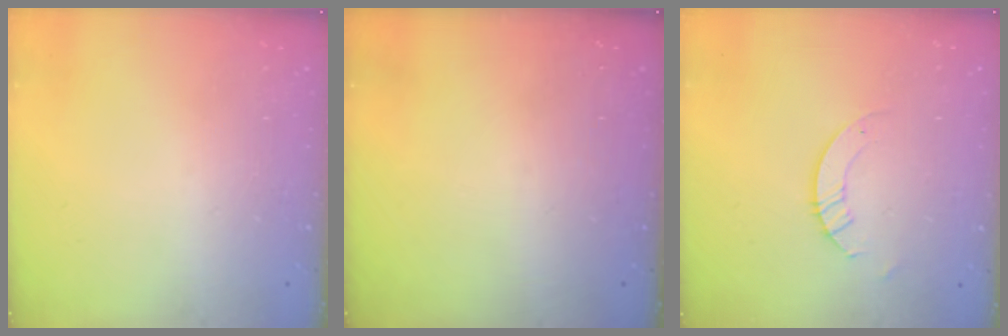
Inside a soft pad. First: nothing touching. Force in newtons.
{"total": 0.0}
{"total": 2.6, "press": 2.6, "slide": 0.2}